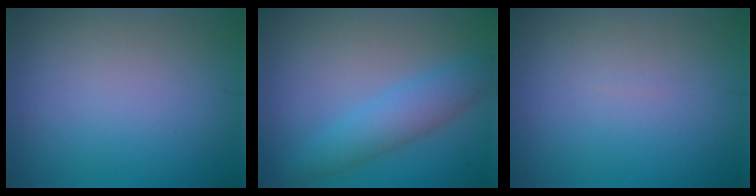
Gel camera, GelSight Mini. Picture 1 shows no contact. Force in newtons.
{"total": 3.5, "press": 3.5, "slide": 0.1}
{"total": 0.0}